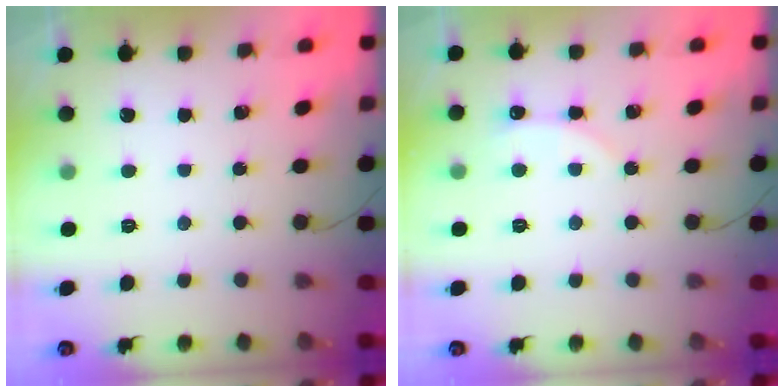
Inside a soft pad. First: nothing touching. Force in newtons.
{"total": 2.5, "press": 2.5, "slide": 0.3}